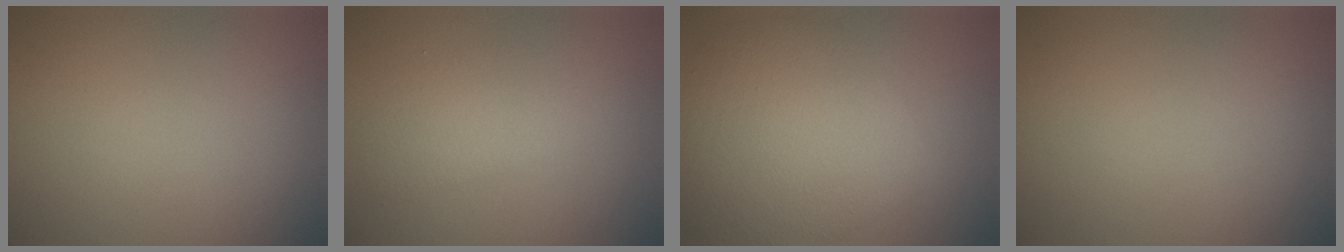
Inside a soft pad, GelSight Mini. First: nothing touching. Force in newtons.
{"total": 2.6, "press": 2.6, "slide": 0.0}
{"total": 8.5, "press": 8.5, "slide": 0.2}
{"total": 0.0}